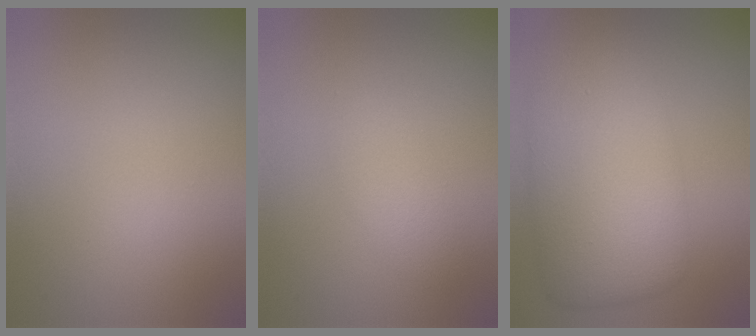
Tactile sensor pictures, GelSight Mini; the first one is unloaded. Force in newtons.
{"total": 1.7, "press": 1.6, "slide": 0.1}
{"total": 9.3, "press": 9.3, "slide": 0.1}